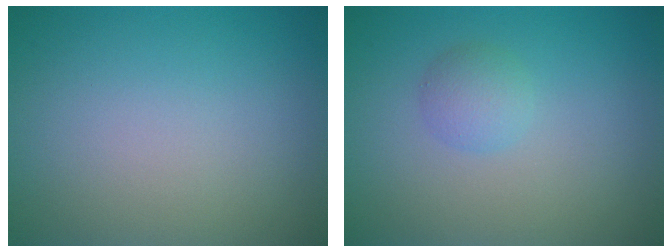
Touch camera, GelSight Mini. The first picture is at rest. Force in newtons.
{"total": 1.7, "press": 1.7, "slide": 0.0}